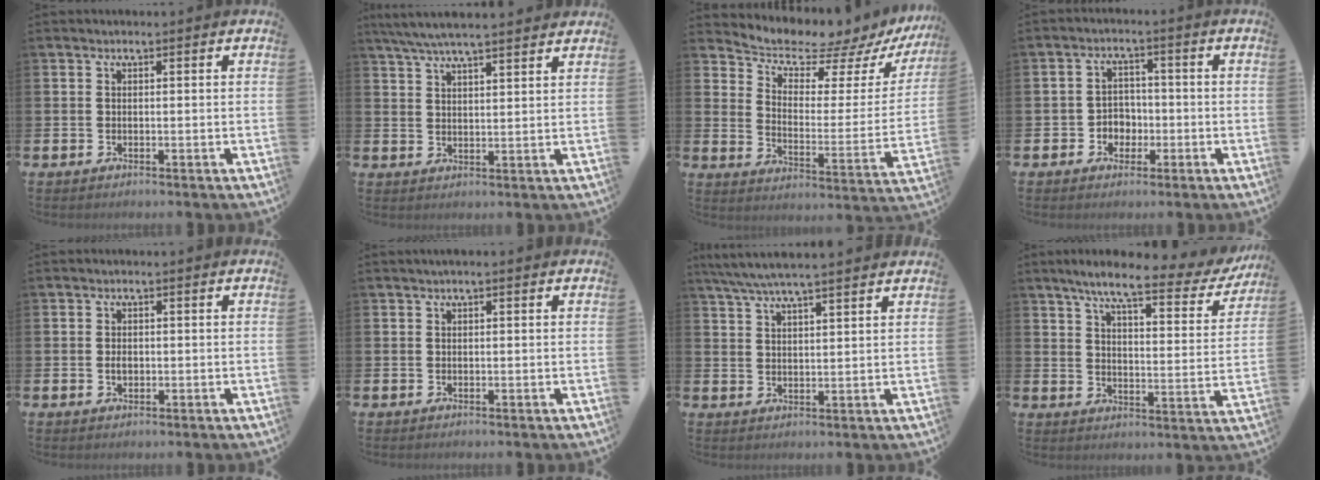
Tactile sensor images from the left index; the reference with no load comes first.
{"total": 5.8, "force": [5.5, 0.3, 1.9], "torque": [-0.054, -0.017, 0.100]}
{"total": 6.7, "force": [6.4, 1.5, 1.4], "torque": [-0.058, -0.058, 0.100]}
{"total": 3.2, "force": [-1.2, 2.8, 0.9], "torque": [-0.027, 0.006, -0.030]}
{"total": 1.4, "force": [-0.1, 1.0, 1.0], "torque": [-0.011, 0.003, -0.006]}
{"total": 0.5, "force": [0.3, 0.1, 0.5], "torque": [-0.004, 0.001, 0.003]}
{"total": 5.5, "force": [5.1, 0.2, 2.0], "torque": [-0.054, -0.016, 0.094]}
{"total": 7.8, "force": [6.3, 1.2, 4.4], "torque": [-0.094, -0.038, 0.099]}